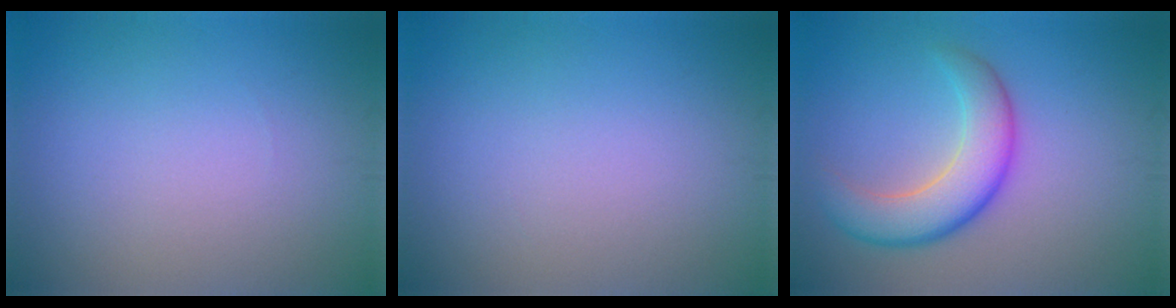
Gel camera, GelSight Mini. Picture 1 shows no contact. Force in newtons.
{"total": 0.0}
{"total": 5.7, "press": 5.7, "slide": 0.3}